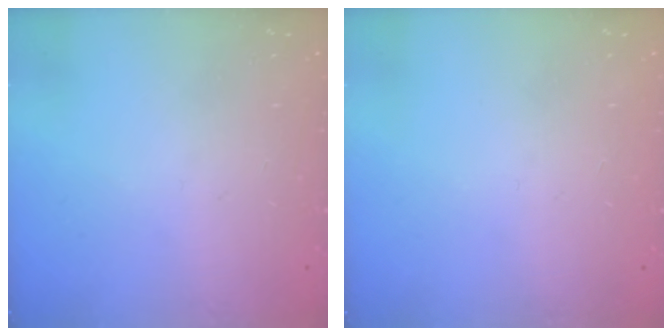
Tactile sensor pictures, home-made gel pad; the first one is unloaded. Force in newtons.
{"total": 1.6, "press": 1.6, "slide": 0.1}